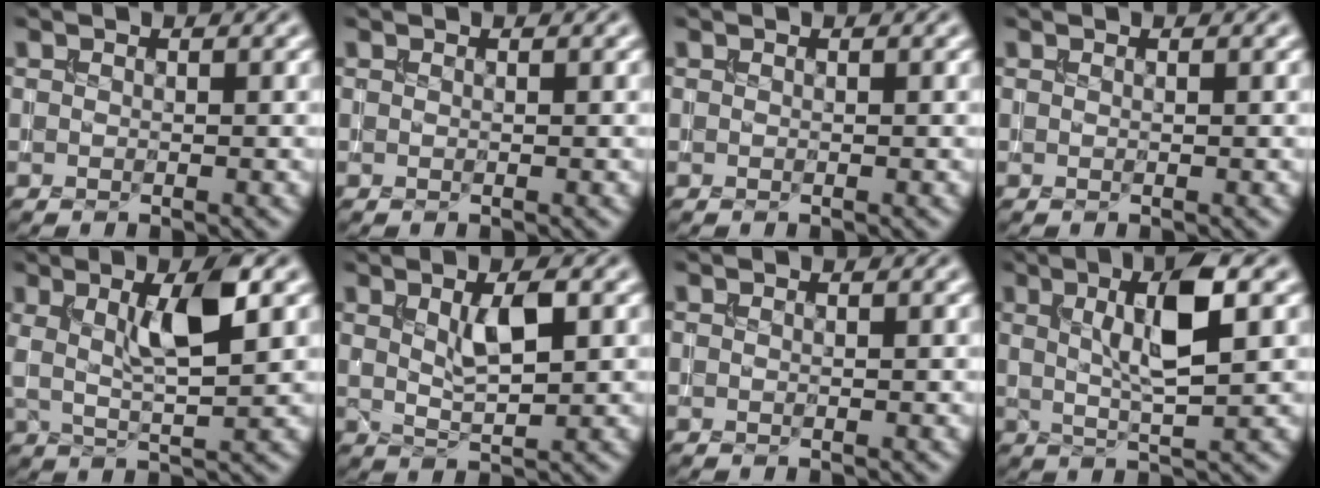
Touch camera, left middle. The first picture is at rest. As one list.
[{"total": 0.0}, {"total": 0.0}, {"total": 0.0}, {"total": 5.5, "force": [1.7, 1.1, 5.1], "torque": [-0.095, -0.001, 0.032]}, {"total": 3.4, "force": [1.2, 0.9, 3.0], "torque": [-0.056, 0.000, 0.024]}, {"total": 0.0}, {"total": 6.5, "force": [1.7, 1.5, 6.1], "torque": [-0.103, 0.006, 0.029]}]